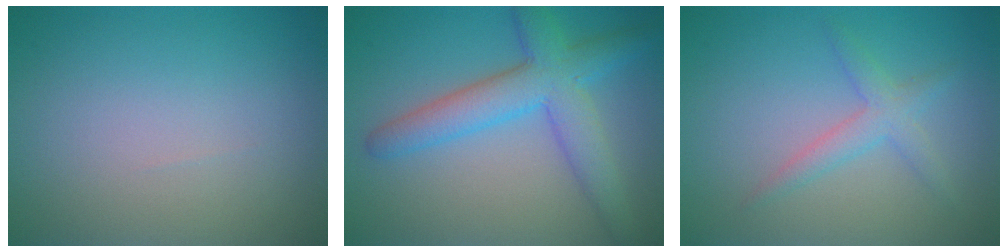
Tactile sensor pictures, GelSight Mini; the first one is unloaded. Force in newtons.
{"total": 5.9, "press": 5.9, "slide": 0.1}
{"total": 2.2, "press": 2.2, "slide": 0.1}